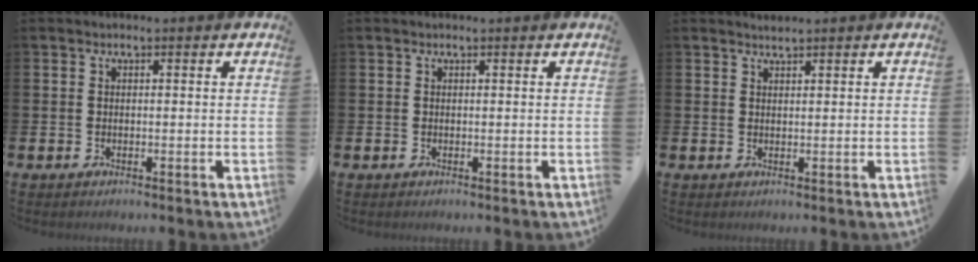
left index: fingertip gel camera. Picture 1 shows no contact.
{"total": 0.0}
{"total": 1.1, "force": [1.1, -0.1, 0.1], "torque": [-0.002, -0.001, 0.021]}